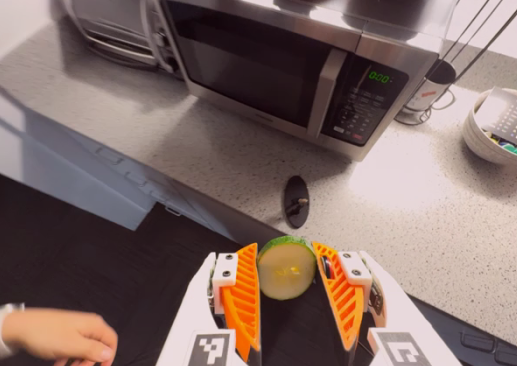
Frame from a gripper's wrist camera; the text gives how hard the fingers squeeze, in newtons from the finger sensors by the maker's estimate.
{"total": 9.5, "left": 10.2, "right": 8.9}